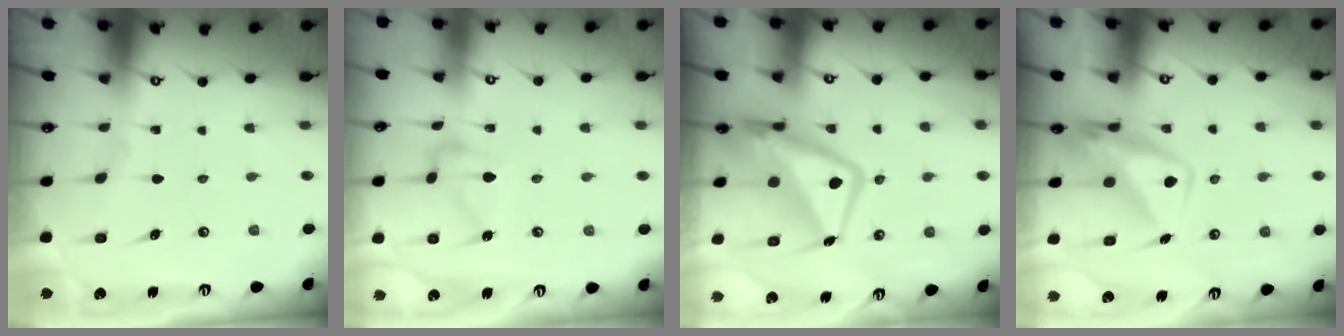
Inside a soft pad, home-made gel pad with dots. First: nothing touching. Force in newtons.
{"total": 6.5, "press": 6.5, "slide": 0.1}
{"total": 14.1, "press": 14.0, "slide": 1.7}
{"total": 11.1, "press": 11.1, "slide": 1.0}